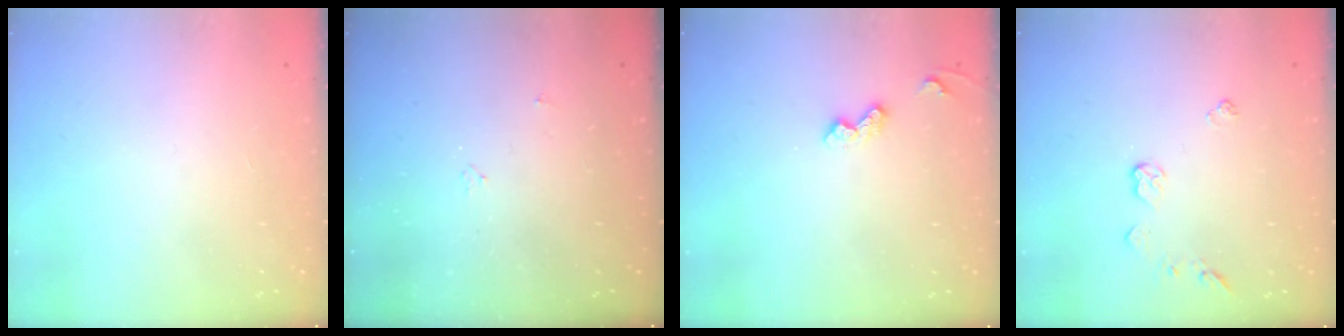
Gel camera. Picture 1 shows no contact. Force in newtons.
{"total": 2.7, "press": 2.7, "slide": 0.5}
{"total": 4.4, "press": 4.3, "slide": 0.7}
{"total": 5.1, "press": 5.1, "slide": 0.6}